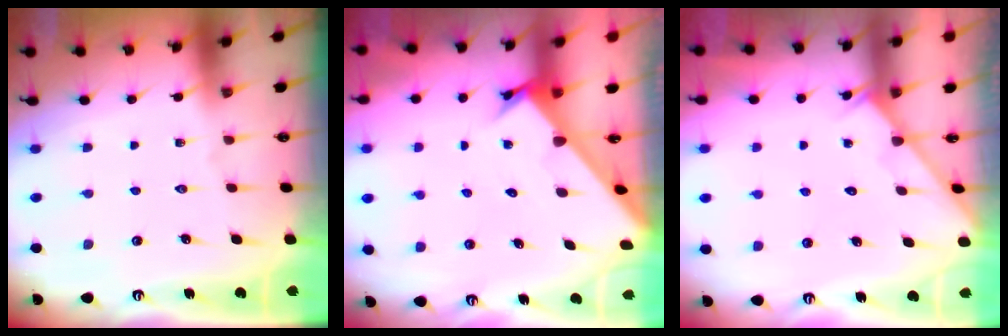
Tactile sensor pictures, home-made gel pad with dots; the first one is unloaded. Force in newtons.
{"total": 2.1, "press": 2.1, "slide": 0.2}
{"total": 2.9, "press": 2.9, "slide": 0.3}